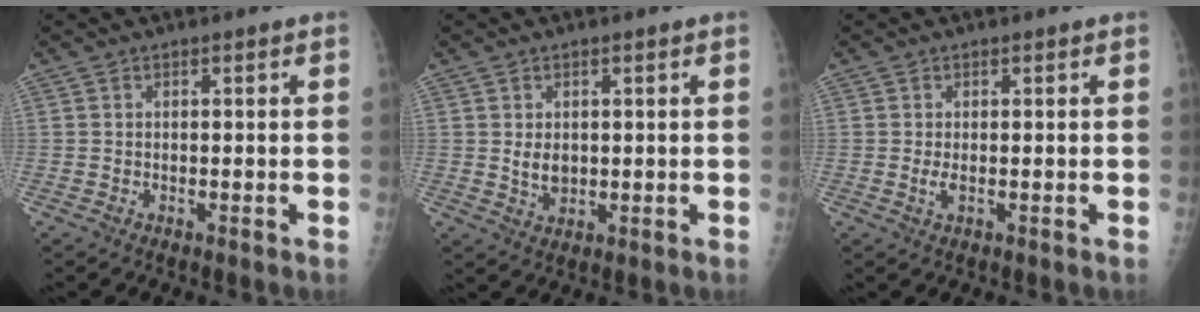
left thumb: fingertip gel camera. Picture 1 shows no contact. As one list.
[{"total": 3.5, "force": [0.5, 2.4, 2.4], "torque": [-0.031, -0.008, 0.016]}, {"total": 1.9, "force": [0.1, 0.7, 1.8], "torque": [-0.036, -0.002, 0.004]}]